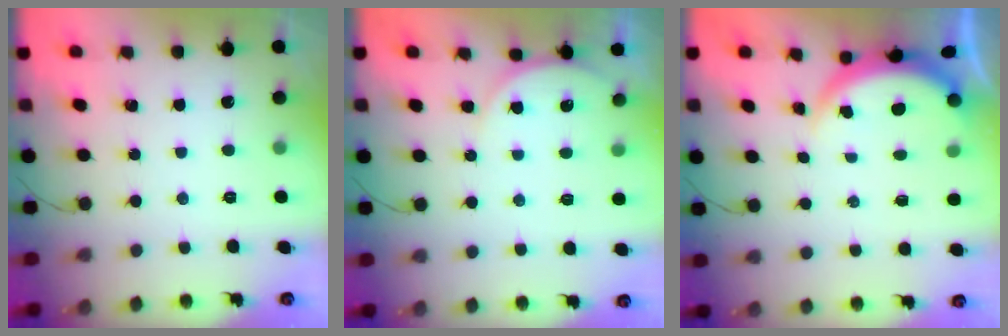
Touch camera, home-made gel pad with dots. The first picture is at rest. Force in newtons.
{"total": 4.8, "press": 4.8, "slide": 0.6}
{"total": 3.7, "press": 3.6, "slide": 0.6}